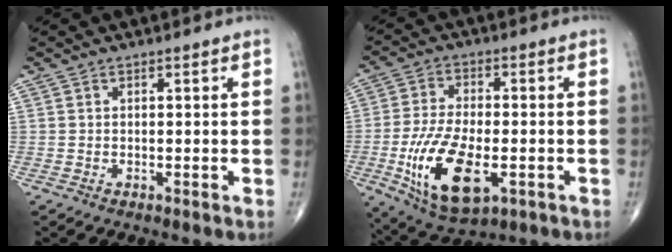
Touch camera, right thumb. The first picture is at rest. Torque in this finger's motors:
{"motor_torque": [0.72, -0.34, 1.07, 0.19, 0.42]}